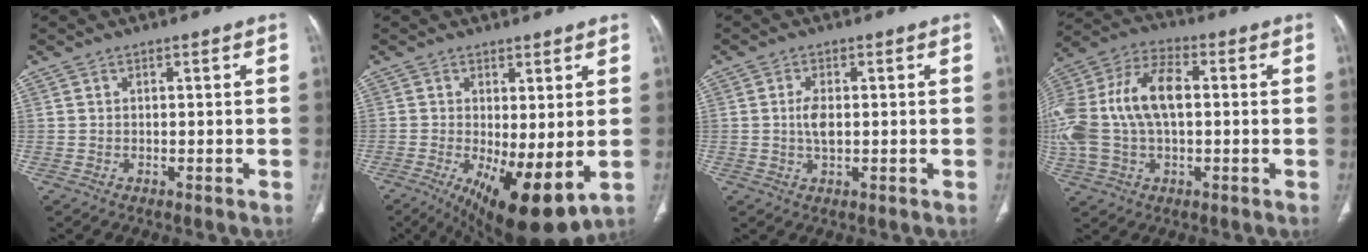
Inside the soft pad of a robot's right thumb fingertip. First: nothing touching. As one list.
[{"total": 12.6, "force": [-2.6, 4.3, 11.6], "torque": [-0.182, -0.023, -0.021]}, {"total": 3.5, "force": [0.1, 1.7, 3.0], "torque": [-0.061, 0.000, 0.002]}, {"total": 19.4, "force": [1.1, 11.1, 15.9], "torque": [-0.358, 0.030, 0.018]}]